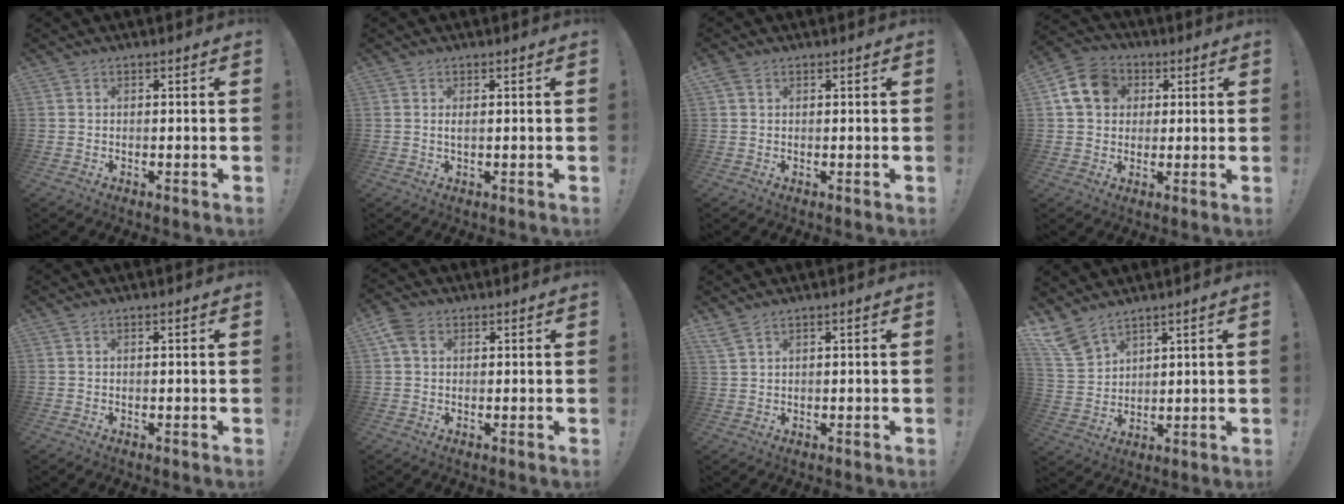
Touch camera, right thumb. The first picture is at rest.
{"total": 1.3, "force": [0.2, 0.1, 1.3], "torque": [-0.022, -0.001, 0.001]}
{"total": 1.9, "force": [1.0, 1.2, 1.0], "torque": [-0.017, 0.002, 0.019]}
{"total": 12.4, "force": [3.4, 10.2, 6.2], "torque": [-0.096, 0.008, 0.075]}
{"total": 0.0}
{"total": 5.1, "force": [1.8, 3.6, 3.1], "torque": [-0.065, 0.003, 0.038]}
{"total": 2.6, "force": [1.9, 0.4, 1.8], "torque": [-0.040, -0.008, 0.038]}
{"total": 8.8, "force": [7.3, 3.8, 3.1], "torque": [-0.073, -0.040, 0.148]}